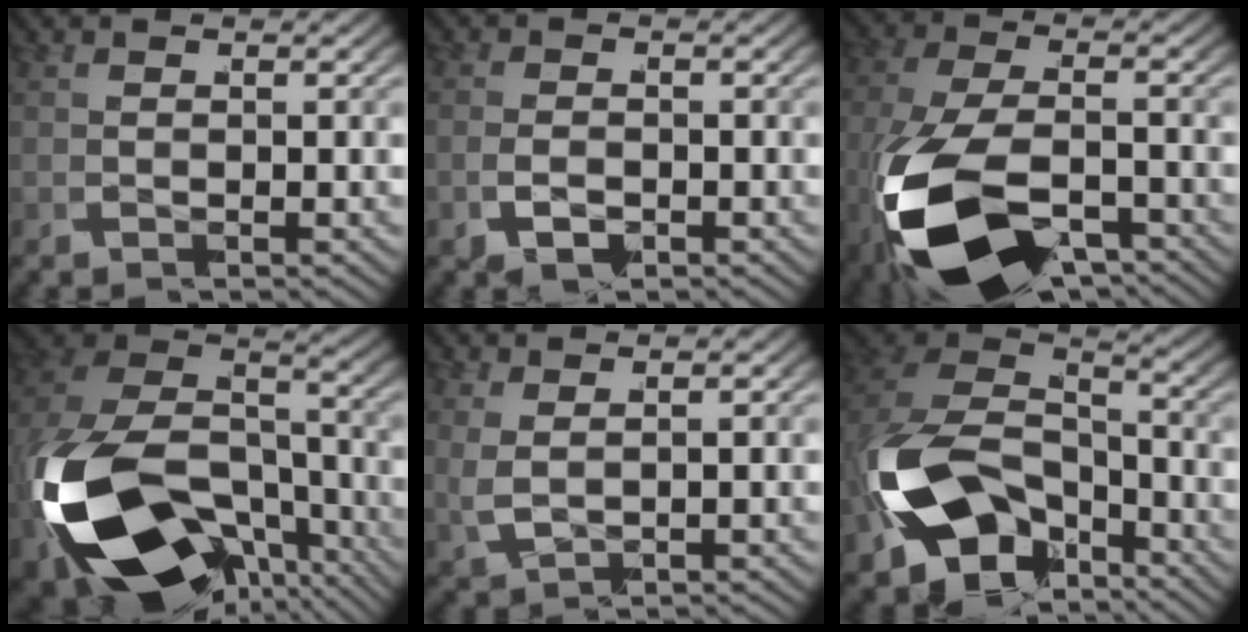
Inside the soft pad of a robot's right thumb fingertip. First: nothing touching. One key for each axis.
{"total": 2.3, "fx": -1.6, "fy": 1.4, "fz": 0.9, "tx": -0.032, "ty": -0.009, "tz": -0.027}
{"total": 14.1, "fx": -6.8, "fy": 7.5, "fz": 9.8, "tx": -0.231, "ty": -0.049, "tz": -0.086}
{"total": 19.5, "fx": -7.8, "fy": 12.5, "fz": 12.8, "tx": -0.295, "ty": -0.078, "tz": -0.101}
{"total": 2.1, "fx": 1.2, "fy": 1.0, "fz": 1.4, "tx": -0.035, "ty": 0.005, "tz": 0.024}
{"total": 13.4, "fx": -5.4, "fy": 9.8, "fz": 7.4, "tx": -0.196, "ty": -0.062, "tz": -0.077}